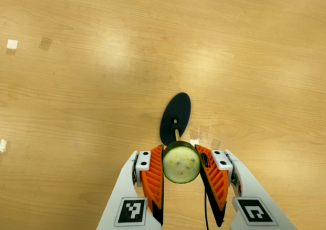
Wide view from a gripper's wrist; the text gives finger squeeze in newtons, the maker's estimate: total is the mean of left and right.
{"total": 8.6, "left": 7.5, "right": 9.6}